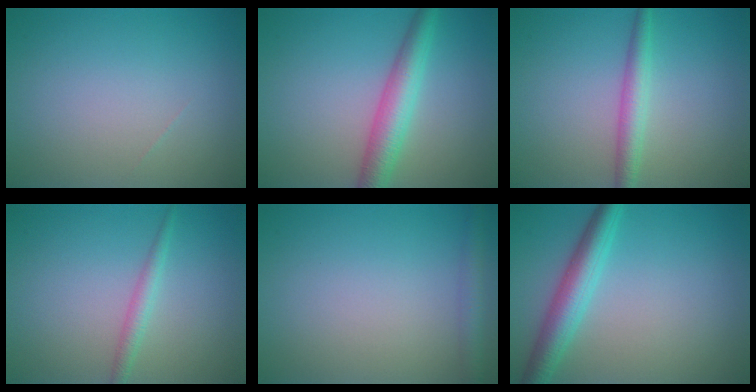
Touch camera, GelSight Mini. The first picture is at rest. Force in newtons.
{"total": 4.3, "press": 4.3, "slide": 0.1}
{"total": 2.5, "press": 2.5, "slide": 0.0}
{"total": 1.6, "press": 1.6, "slide": 0.1}
{"total": 2.1, "press": 2.1, "slide": 0.1}
{"total": 4.2, "press": 4.2, "slide": 0.1}